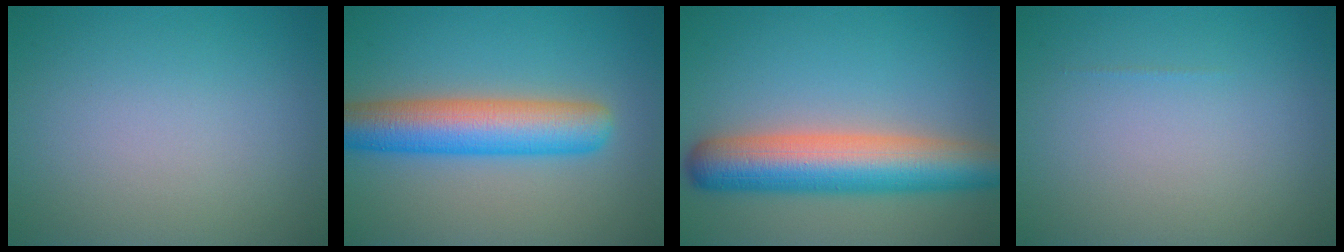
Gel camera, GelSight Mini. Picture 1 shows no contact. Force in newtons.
{"total": 7.4, "press": 7.4, "slide": 0.2}
{"total": 8.8, "press": 8.8, "slide": 0.5}
{"total": 0.0}